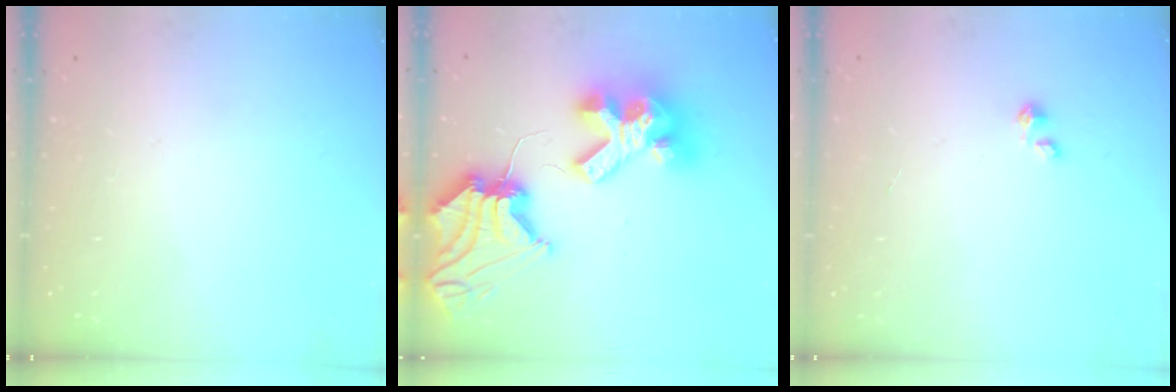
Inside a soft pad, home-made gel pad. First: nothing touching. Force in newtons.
{"total": 19.4, "press": 19.2, "slide": 2.5}
{"total": 0.0}